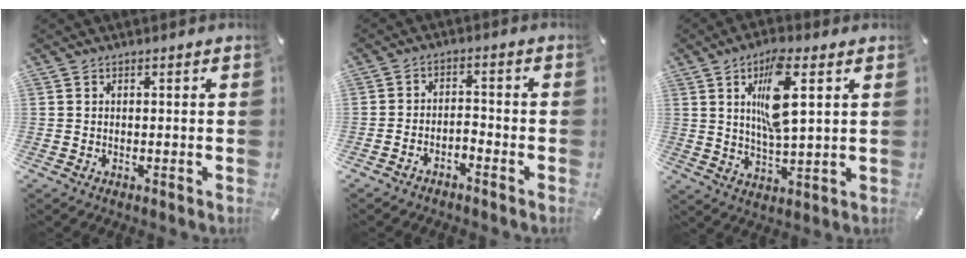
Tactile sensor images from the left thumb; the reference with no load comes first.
{"total": 3.1, "force": [-2.8, 1.0, 0.8], "torque": [-0.014, 0.016, -0.054]}
{"total": 11.5, "force": [4.3, 3.5, 10.1], "torque": [-0.191, -0.006, 0.064]}